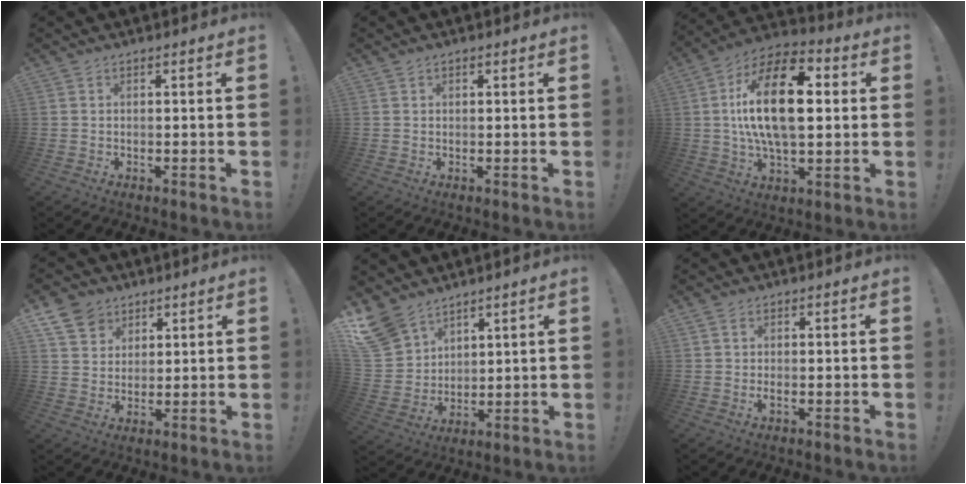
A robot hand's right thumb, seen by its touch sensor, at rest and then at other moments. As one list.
[{"total": 0.6, "force": [0.3, 0.5, 0.0], "torque": [0.005, -0.002, 0.004]}, {"total": 22.3, "force": [2.9, 11.2, 19.1], "torque": [-0.335, 0.007, 0.041]}, {"total": 9.2, "force": [5.8, 6.7, 2.6], "torque": [-0.049, -0.032, 0.117]}, {"total": 12.1, "force": [9.1, 7.2, 3.3], "torque": [-0.082, -0.064, 0.185]}, {"total": 1.7, "force": [0.1, 0.7, 1.6], "torque": [-0.023, -0.001, 0.000]}]